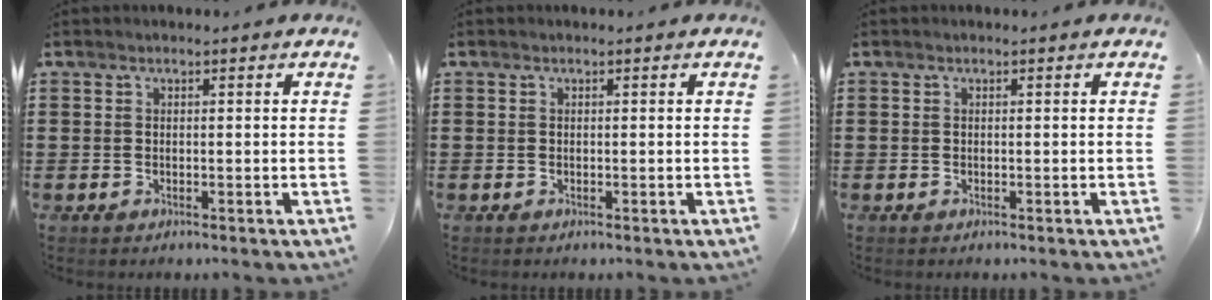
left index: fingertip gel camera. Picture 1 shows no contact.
{"total": 0.0}
{"total": 0.0}